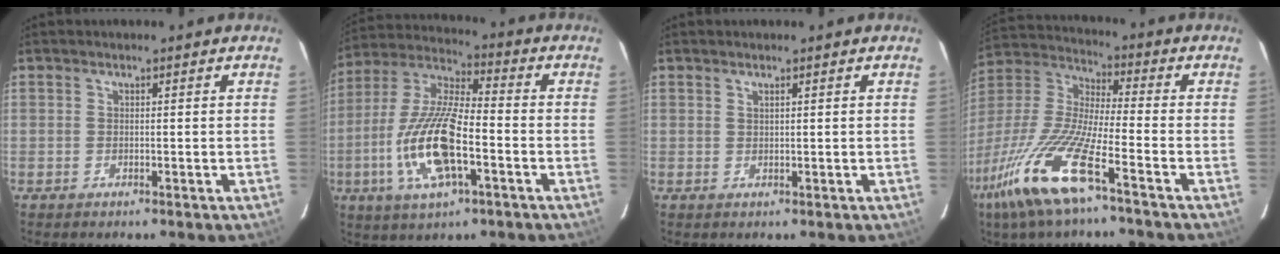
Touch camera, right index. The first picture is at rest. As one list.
[{"total": 16.8, "force": [-5.2, 5.5, 15.0], "torque": [-0.313, -0.010, -0.102]}, {"total": 0.7, "force": [0.5, 0.1, 0.5], "torque": [-0.009, 0.002, 0.010]}, {"total": 18.5, "force": [-11.4, 2.2, 14.5], "torque": [-0.309, -0.037, -0.225]}]